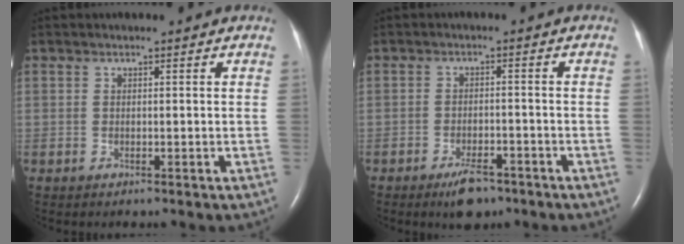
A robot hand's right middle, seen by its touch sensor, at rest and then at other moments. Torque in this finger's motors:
{"motor_torque": [0.38, -0.25, 0.24, 0.06]}